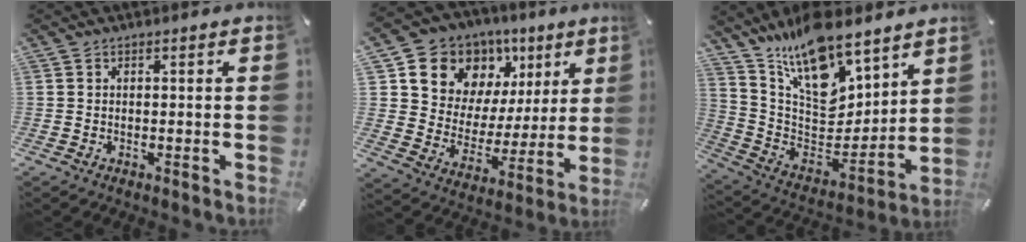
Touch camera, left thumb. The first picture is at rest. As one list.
[{"total": 13.1, "force": [7.9, 9.9, 3.2], "torque": [-0.057, -0.069, 0.145]}, {"total": 17.8, "force": [13.2, 8.2, 8.6], "torque": [-0.158, -0.098, 0.239]}]